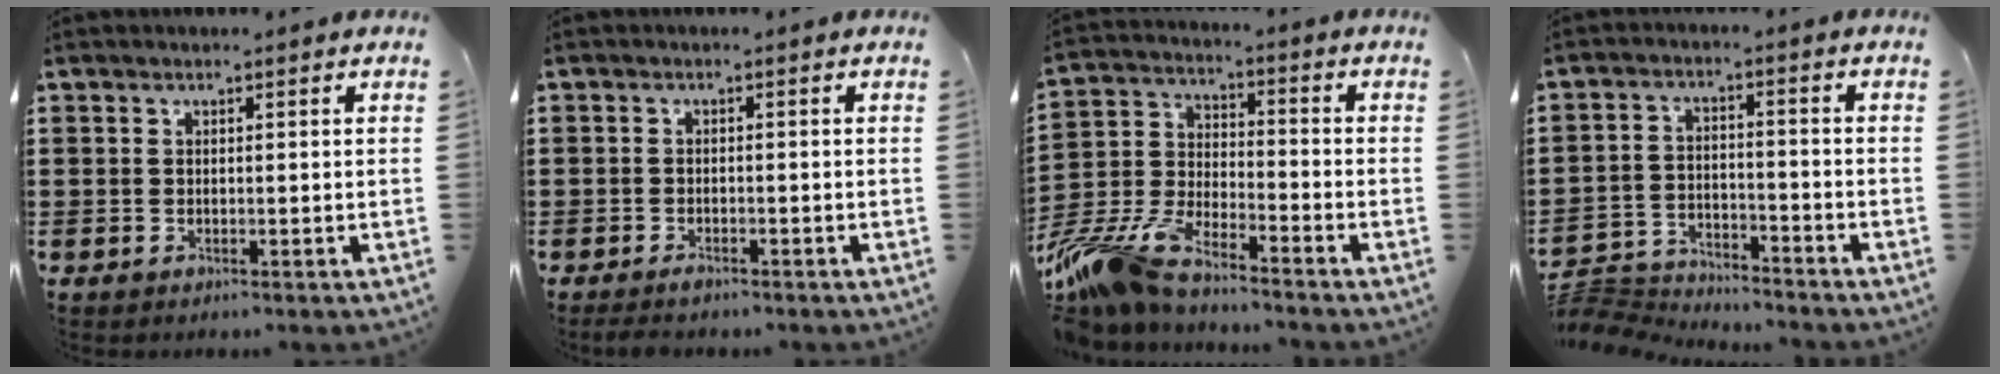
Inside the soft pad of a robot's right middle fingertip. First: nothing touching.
{"total": 1.2, "force": [-1.1, 0.4, 0.4], "torque": [-0.010, -0.002, -0.021]}
{"total": 9.7, "force": [-8.8, 1.2, 3.8], "torque": [-0.110, -0.005, -0.185]}
{"total": 4.9, "force": [-4.9, 0.7, 0.3], "torque": [-0.020, 0.005, -0.106]}